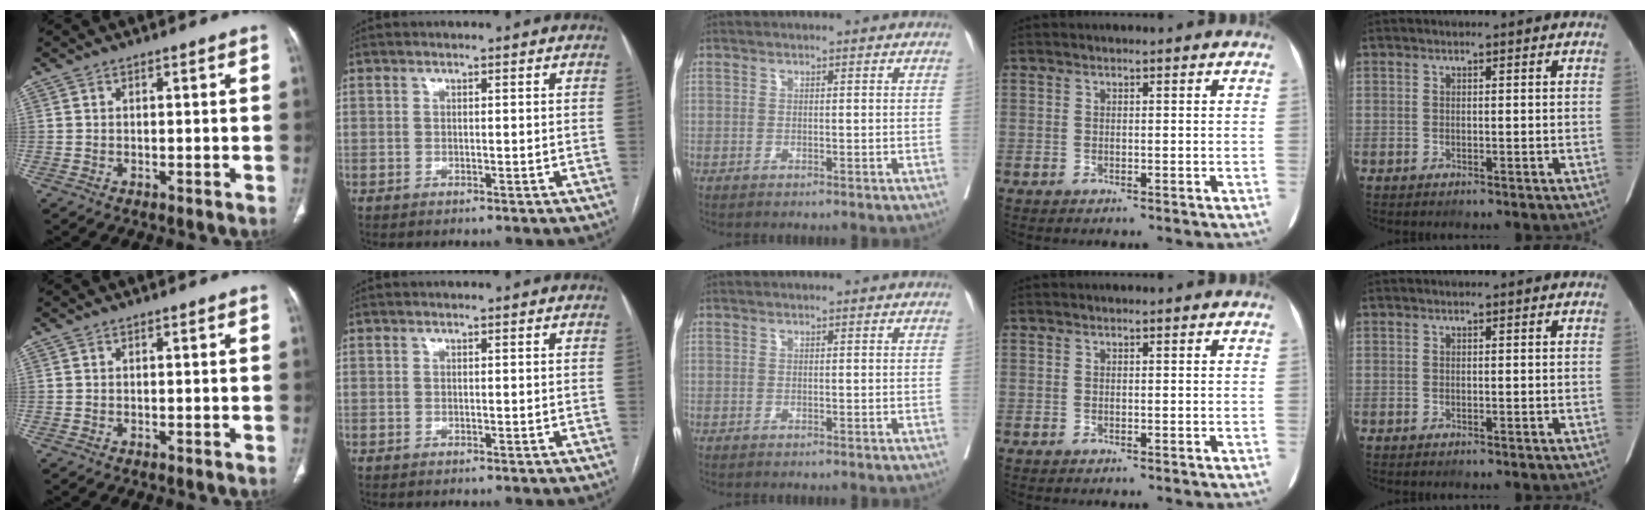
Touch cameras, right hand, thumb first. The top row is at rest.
{}